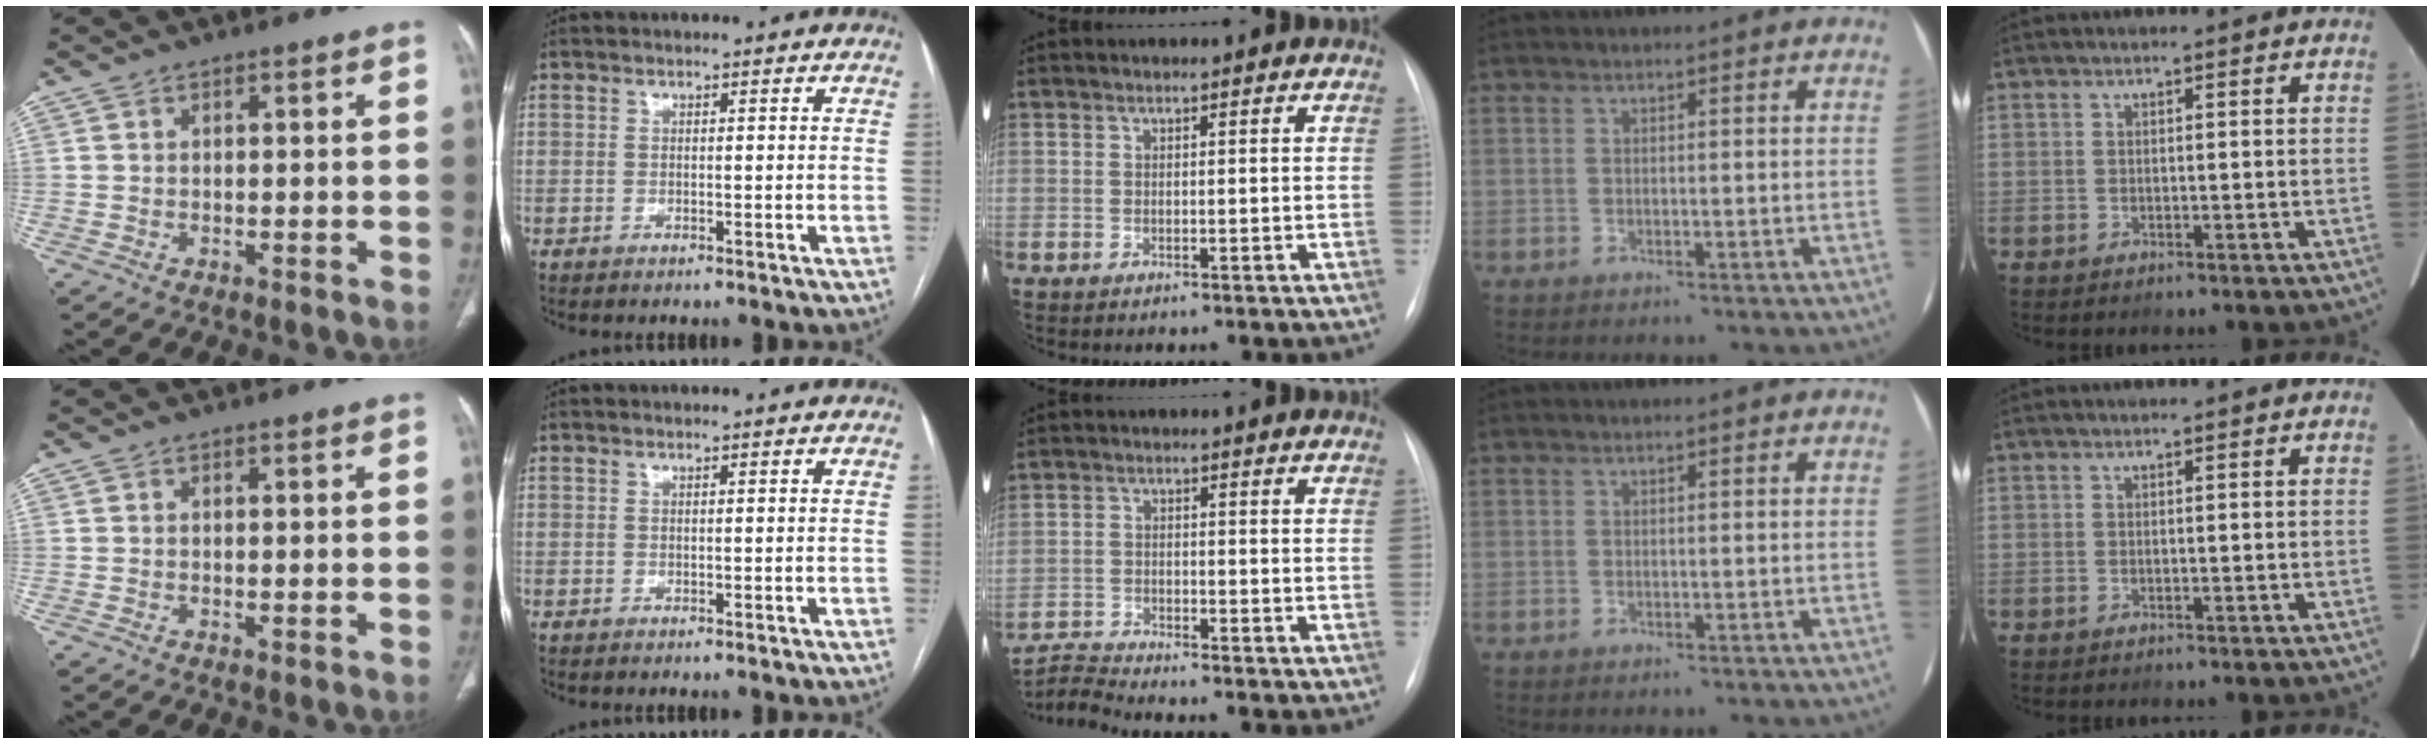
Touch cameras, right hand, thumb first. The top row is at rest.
{"middle": {"total": 4.0, "force": [-3.6, -1.4, -0.7], "torque": [0.000, -0.012, -0.069]}}